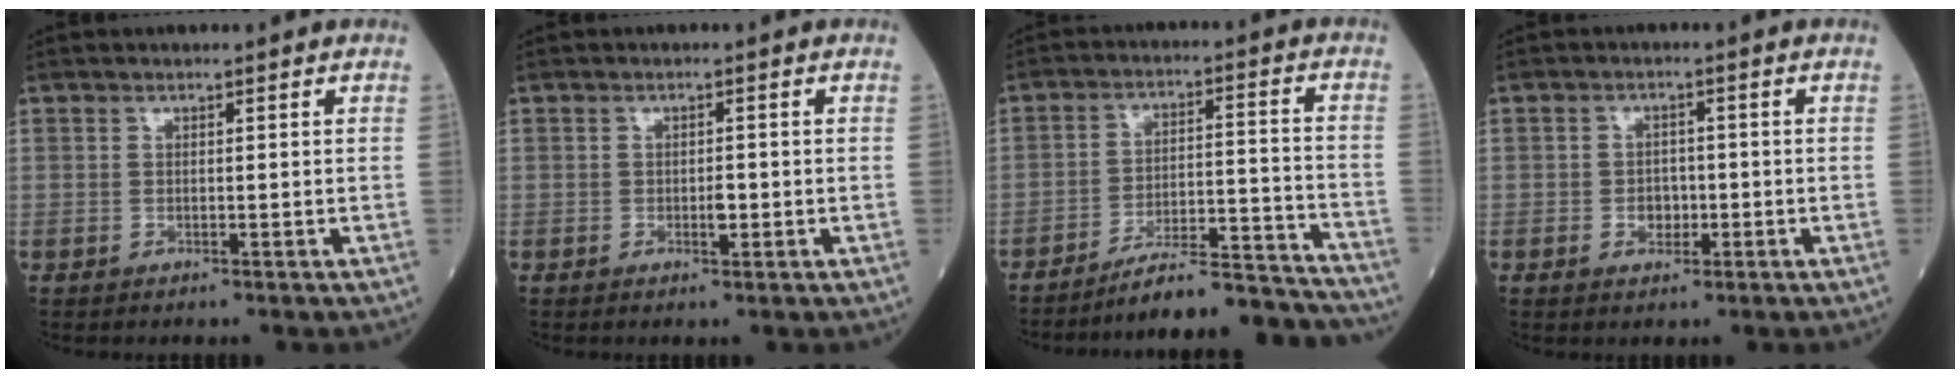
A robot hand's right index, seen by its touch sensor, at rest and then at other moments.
{"total": 1.4, "force": [-0.4, 0.4, 1.3], "torque": [-0.021, 0.000, -0.005]}
{"total": 15.8, "force": [-15.2, 0.7, 4.0], "torque": [-0.049, 0.027, -0.222]}
{"total": 2.6, "force": [-0.8, 1.9, 1.6], "torque": [-0.019, 0.005, -0.010]}